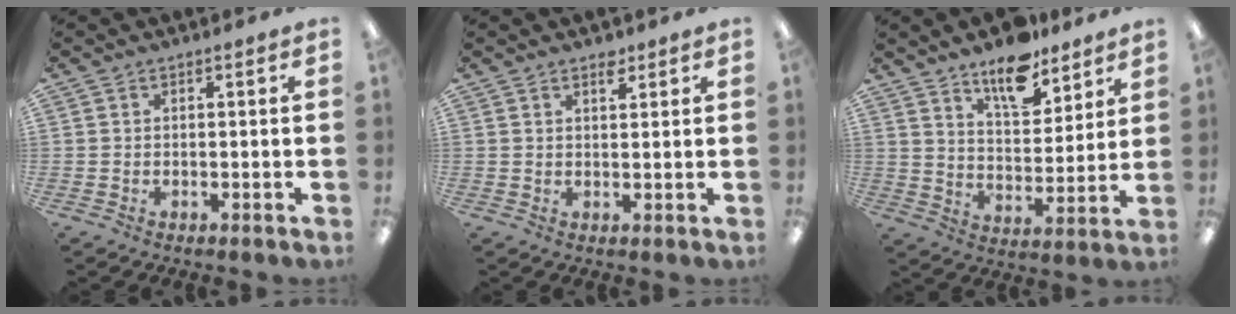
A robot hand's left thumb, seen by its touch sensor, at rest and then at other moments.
{"total": 2.5, "force": [2.1, 1.0, 1.1], "torque": [0.000, -0.012, 0.033]}
{"total": 12.0, "force": [9.8, 4.8, 5.2], "torque": [-0.075, -0.062, 0.175]}